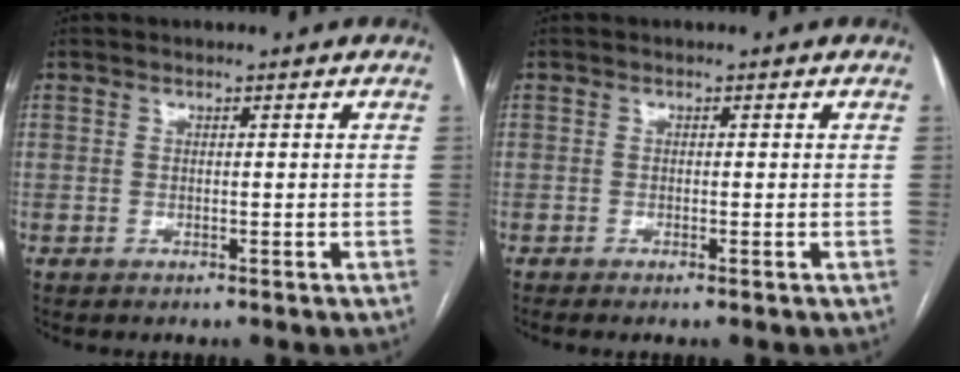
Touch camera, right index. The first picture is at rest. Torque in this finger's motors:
{"motor_torque": [-0.11, 0.01, 0.00, 0.01]}